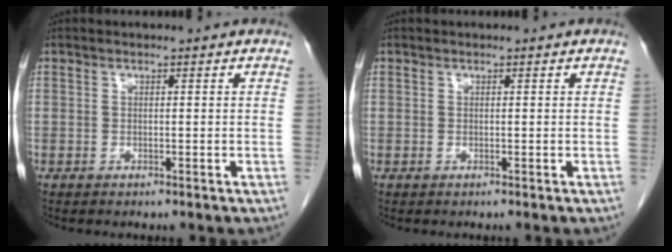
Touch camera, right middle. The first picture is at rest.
{"total": 0.0}